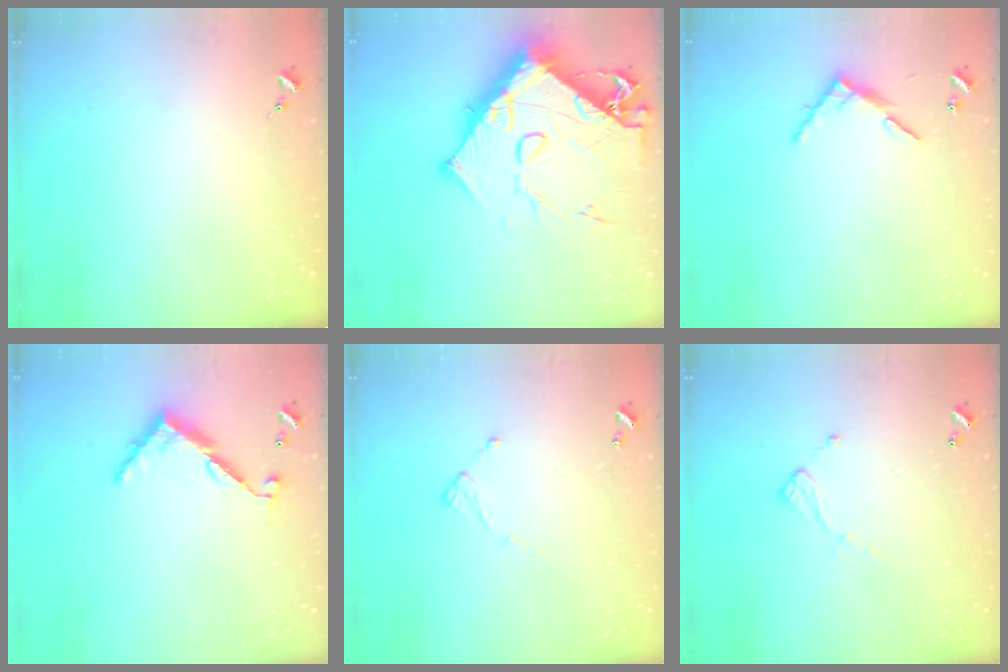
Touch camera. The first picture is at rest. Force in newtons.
{"total": 19.8, "press": 19.7, "slide": 2.0}
{"total": 6.9, "press": 6.9, "slide": 0.5}
{"total": 9.2, "press": 9.2, "slide": 0.6}
{"total": 6.4, "press": 6.4, "slide": 0.4}
{"total": 6.9, "press": 6.9, "slide": 0.4}